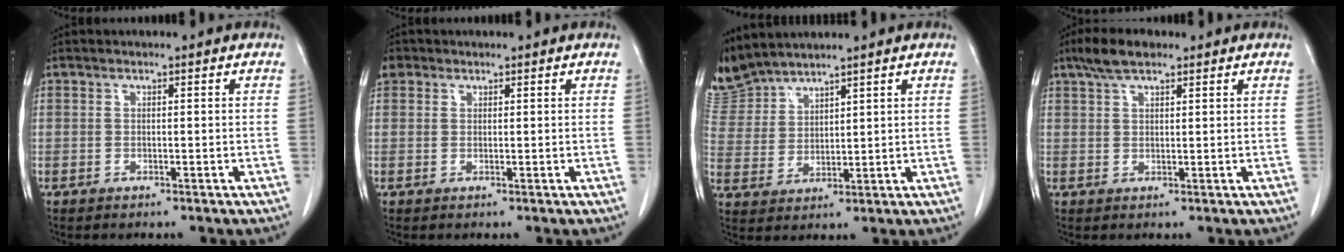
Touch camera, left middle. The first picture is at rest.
{"total": 2.2, "force": [1.2, 1.8, 0.4], "torque": [-0.005, 0.014, 0.021]}
{"total": 8.0, "force": [7.9, 0.9, 0.7], "torque": [-0.036, 0.010, 0.178]}
{"total": 4.5, "force": [3.3, 1.6, 2.7], "torque": [-0.060, 0.014, 0.061]}